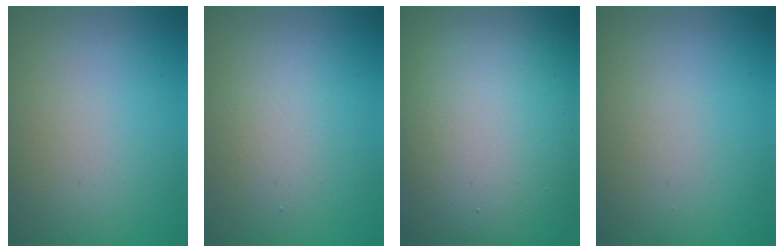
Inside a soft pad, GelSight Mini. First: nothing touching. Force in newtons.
{"total": 1.6, "press": 1.6, "slide": 0.1}
{"total": 23.9, "press": 23.8, "slide": 1.2}
{"total": 0.5, "press": 0.5, "slide": 0.0}